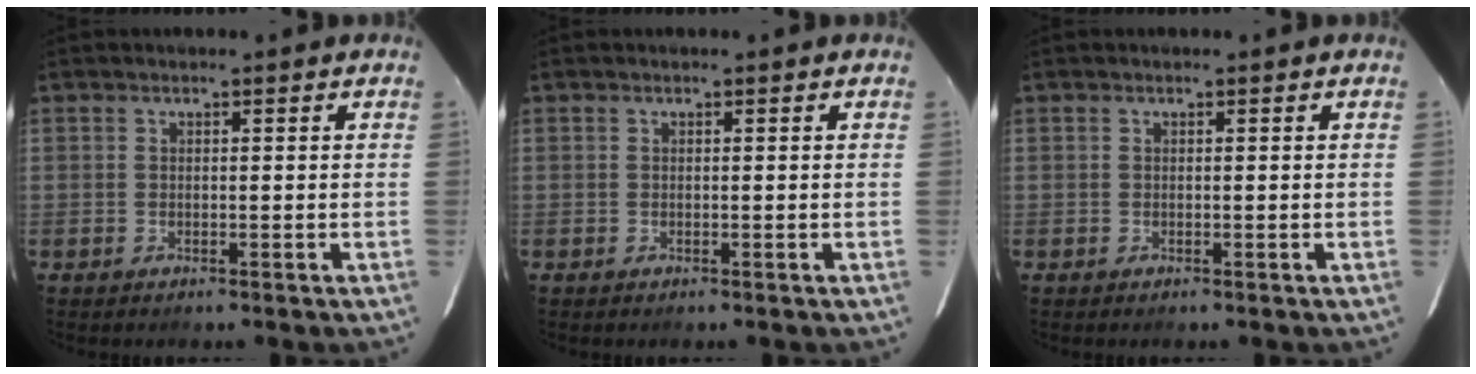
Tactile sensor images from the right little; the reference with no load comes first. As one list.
[{"total": 0.0}, {"total": 0.0}]